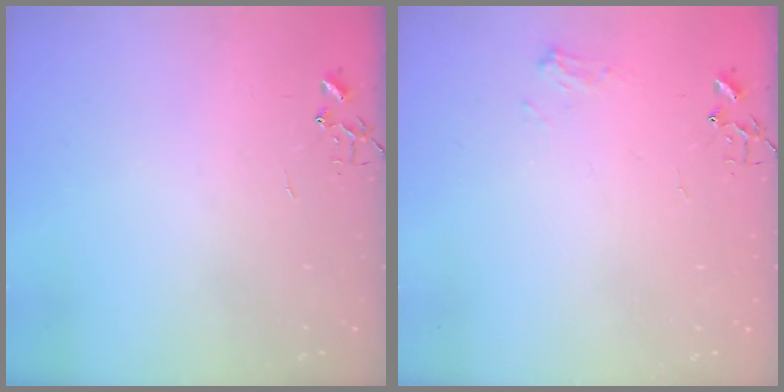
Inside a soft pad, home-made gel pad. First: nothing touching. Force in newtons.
{"total": 6.4, "press": 6.4, "slide": 0.2}